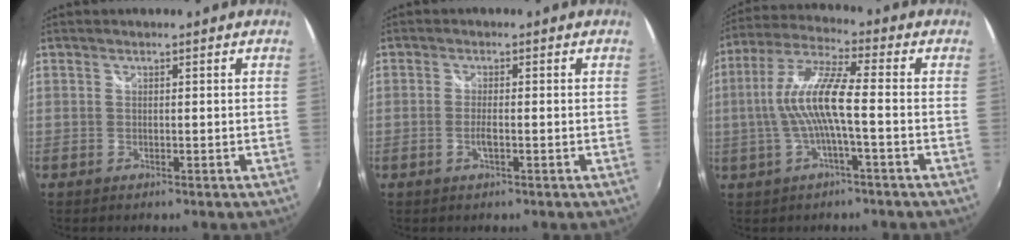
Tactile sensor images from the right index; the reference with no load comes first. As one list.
[{"total": 2.1, "force": [-0.7, 0.4, 2.0], "torque": [-0.040, -0.003, -0.012]}, {"total": 10.5, "force": [-1.5, 1.0, 10.3], "torque": [-0.208, 0.008, -0.026]}]